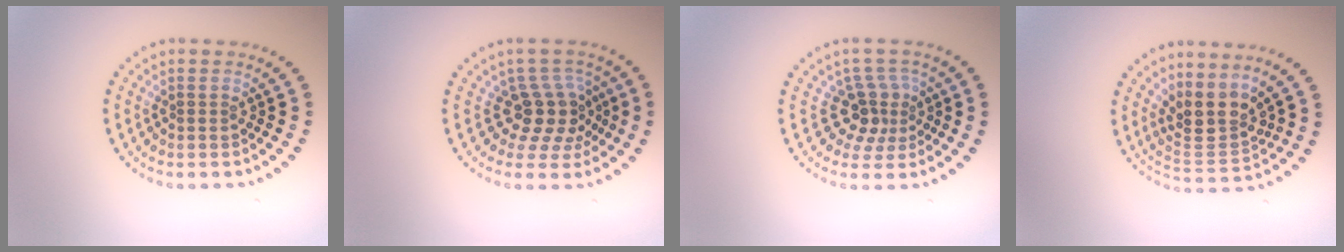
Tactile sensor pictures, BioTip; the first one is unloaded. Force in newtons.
{"total": 3.7, "press": 2.7, "slide": 2.5}
{"total": 3.0, "press": 2.3, "slide": 2.0}
{"total": 3.7, "press": 2.9, "slide": 2.3}